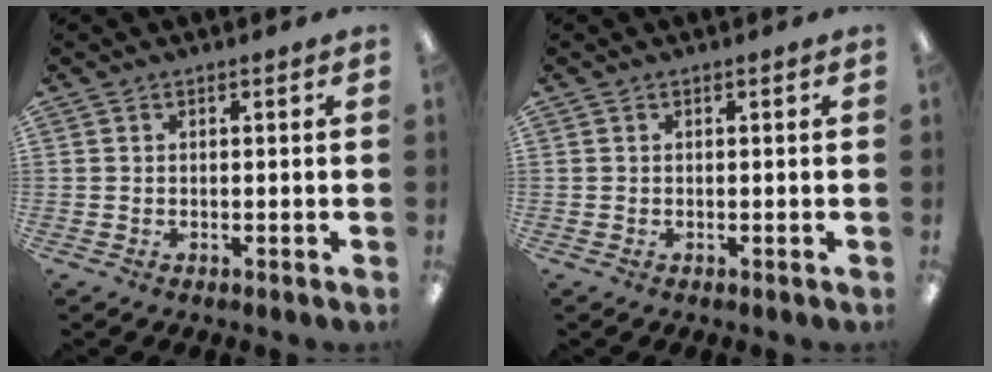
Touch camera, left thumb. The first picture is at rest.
{"total": 0.0}